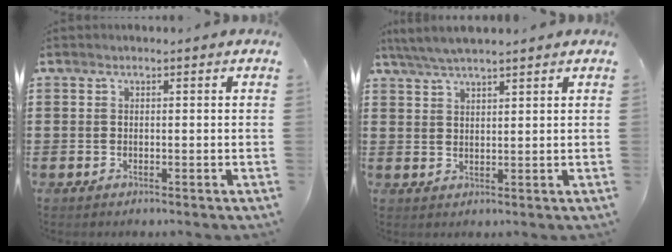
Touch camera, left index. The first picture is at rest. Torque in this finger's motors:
{"motor_torque": [0.29, 0.24, 0.44, 0.06]}